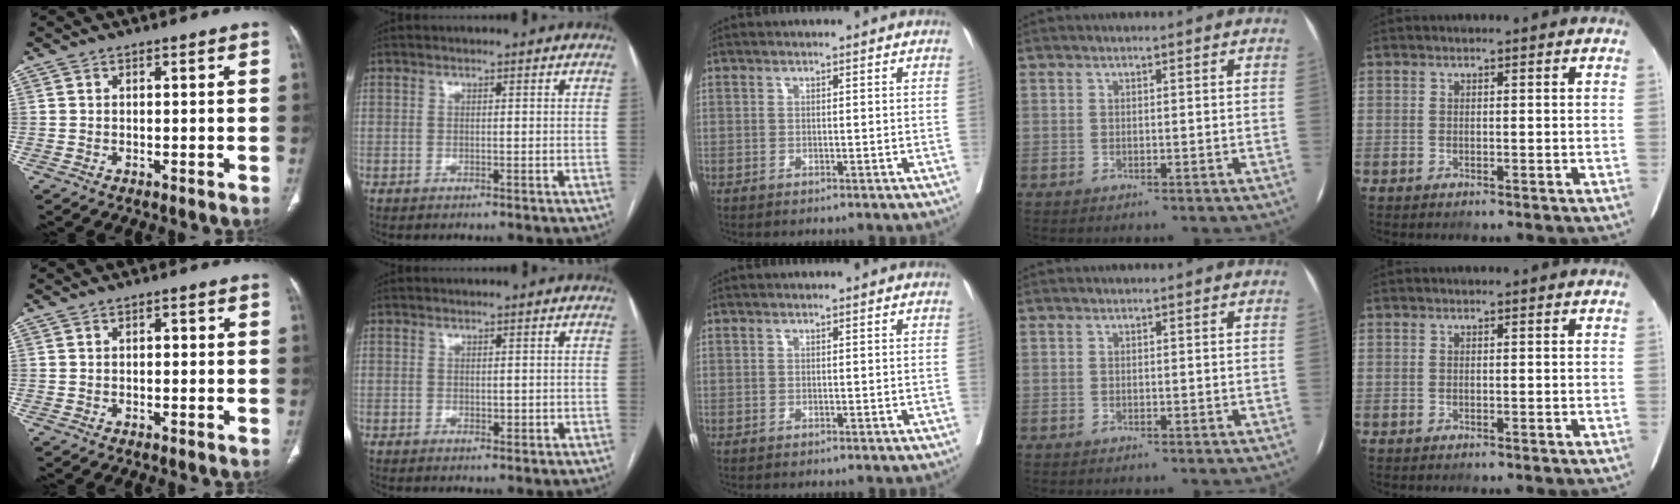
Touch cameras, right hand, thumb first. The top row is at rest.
{"thumb": {"total": 1.0, "force": [0.1, 0.7, 0.8], "torque": [-0.008, 0.003, -0.002]}, "index": {"total": 1.3, "force": [0.0, 1.0, 0.9], "torque": [-0.010, -0.001, 0.004]}}